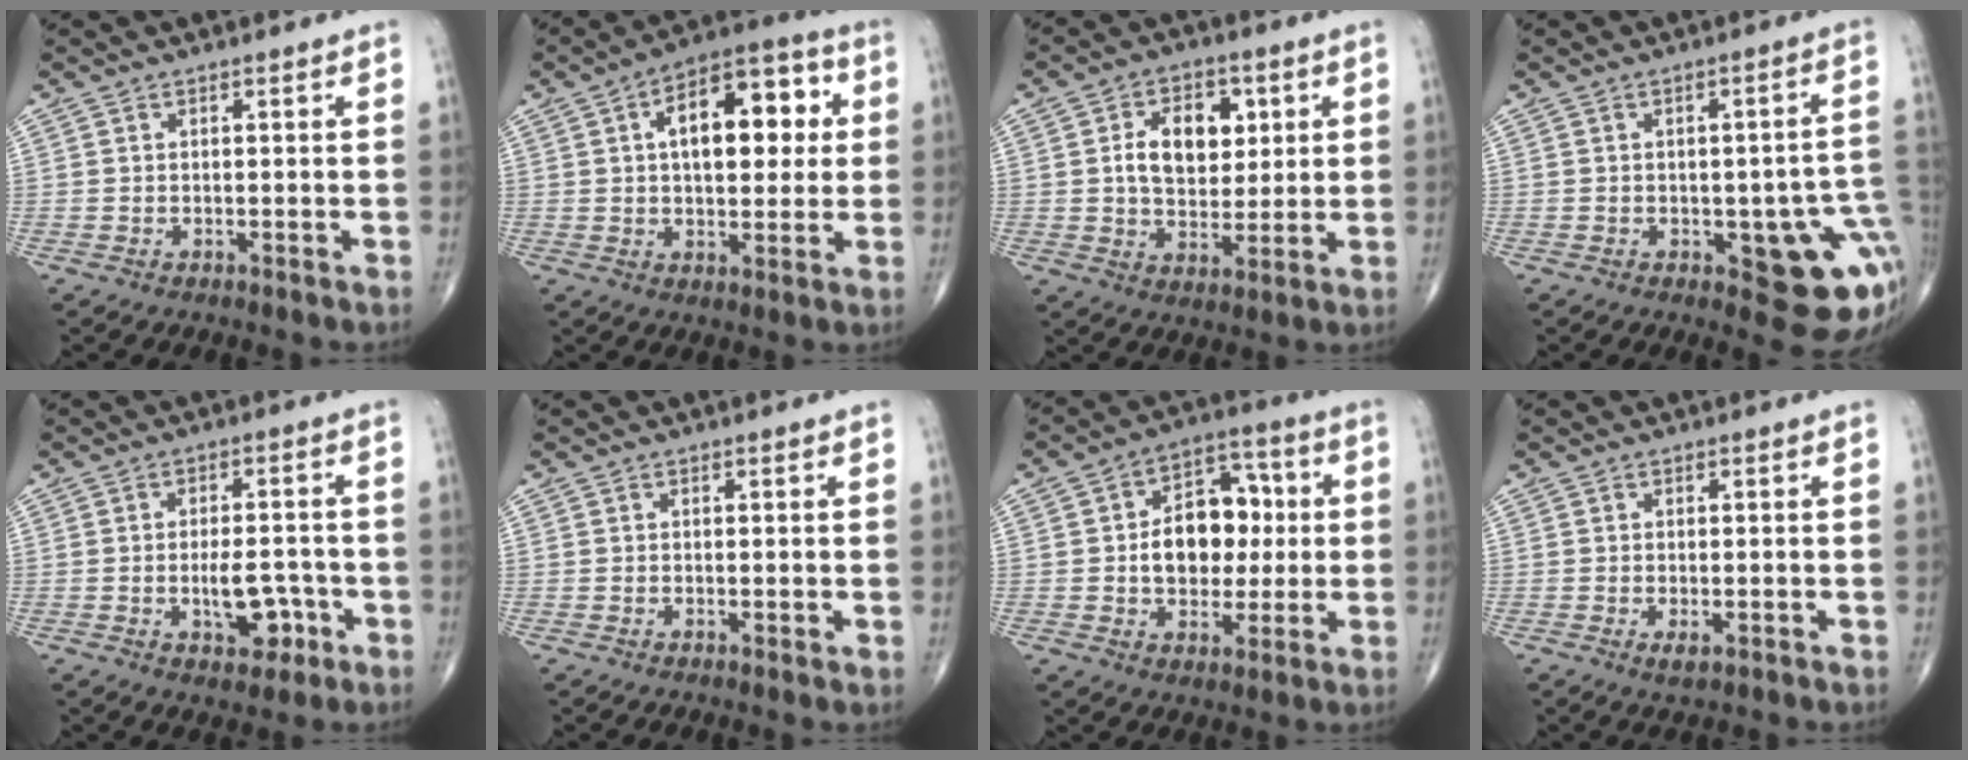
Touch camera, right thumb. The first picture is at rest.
{"total": 16.2, "force": [3.4, 8.3, 13.5], "torque": [-0.164, 0.020, 0.046]}
{"total": 11.3, "force": [2.5, 7.4, 8.1], "torque": [-0.093, -0.004, 0.043]}
{"total": 13.6, "force": [-3.2, 5.3, 12.1], "torque": [-0.109, 0.011, -0.026]}
{"total": 7.0, "force": [-2.3, 3.6, 5.5], "torque": [-0.064, 0.015, -0.029]}
{"total": 0.6, "force": [0.0, 0.0, 0.6], "torque": [-0.011, -0.004, -0.002]}
{"total": 13.7, "force": [0.5, 9.7, 9.7], "torque": [-0.100, 0.026, 0.009]}
{"total": 1.7, "force": [-0.6, 0.6, 1.4], "torque": [-0.024, -0.004, -0.010]}